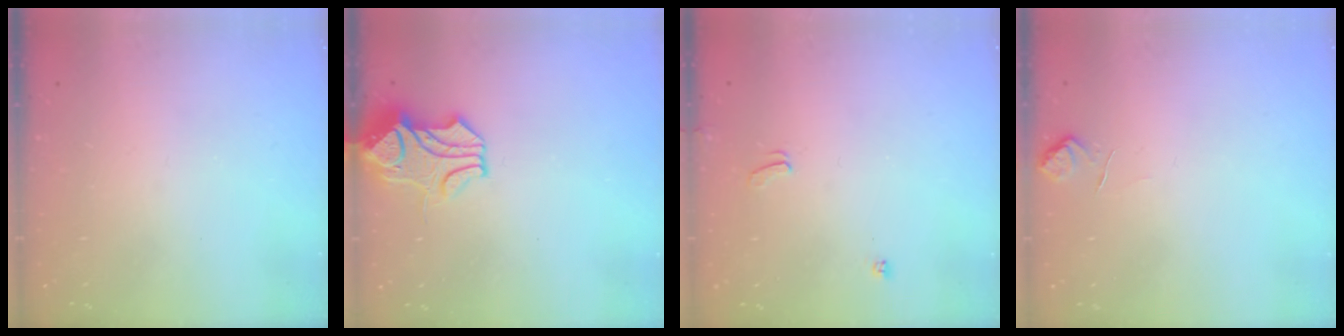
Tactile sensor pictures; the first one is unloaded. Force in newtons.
{"total": 1.6, "press": 0.8, "slide": 1.3}
{"total": 2.6, "press": 2.5, "slide": 0.4}
{"total": 1.6, "press": 1.2, "slide": 0.9}